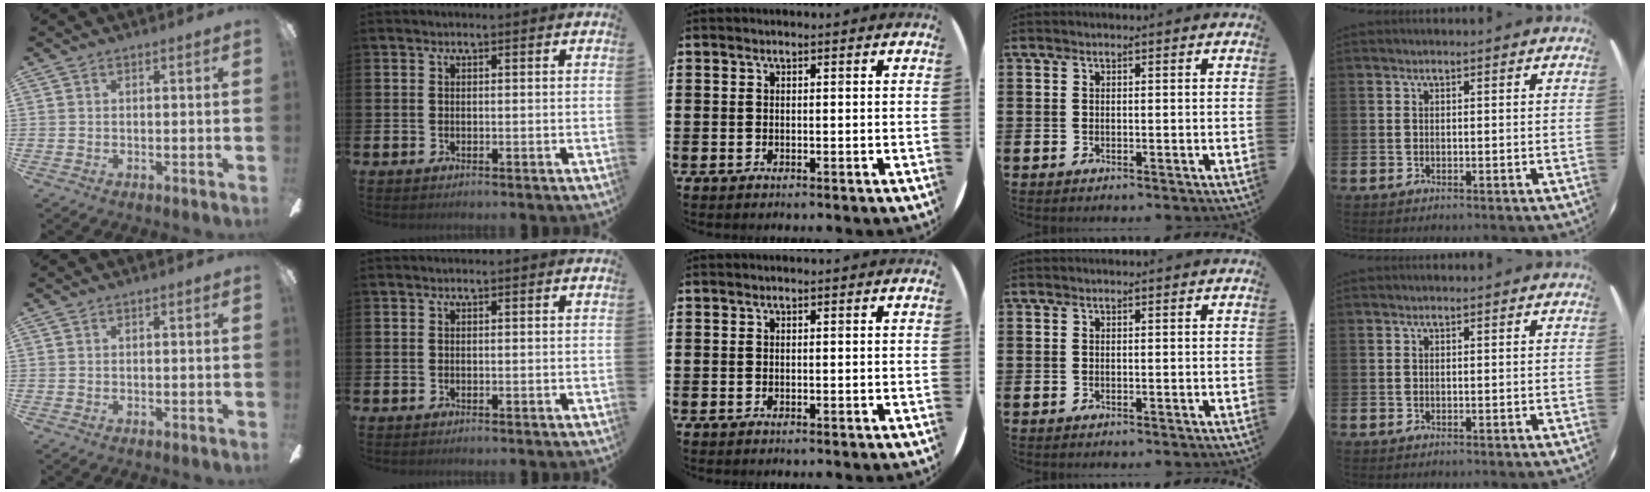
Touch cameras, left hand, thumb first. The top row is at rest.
{}